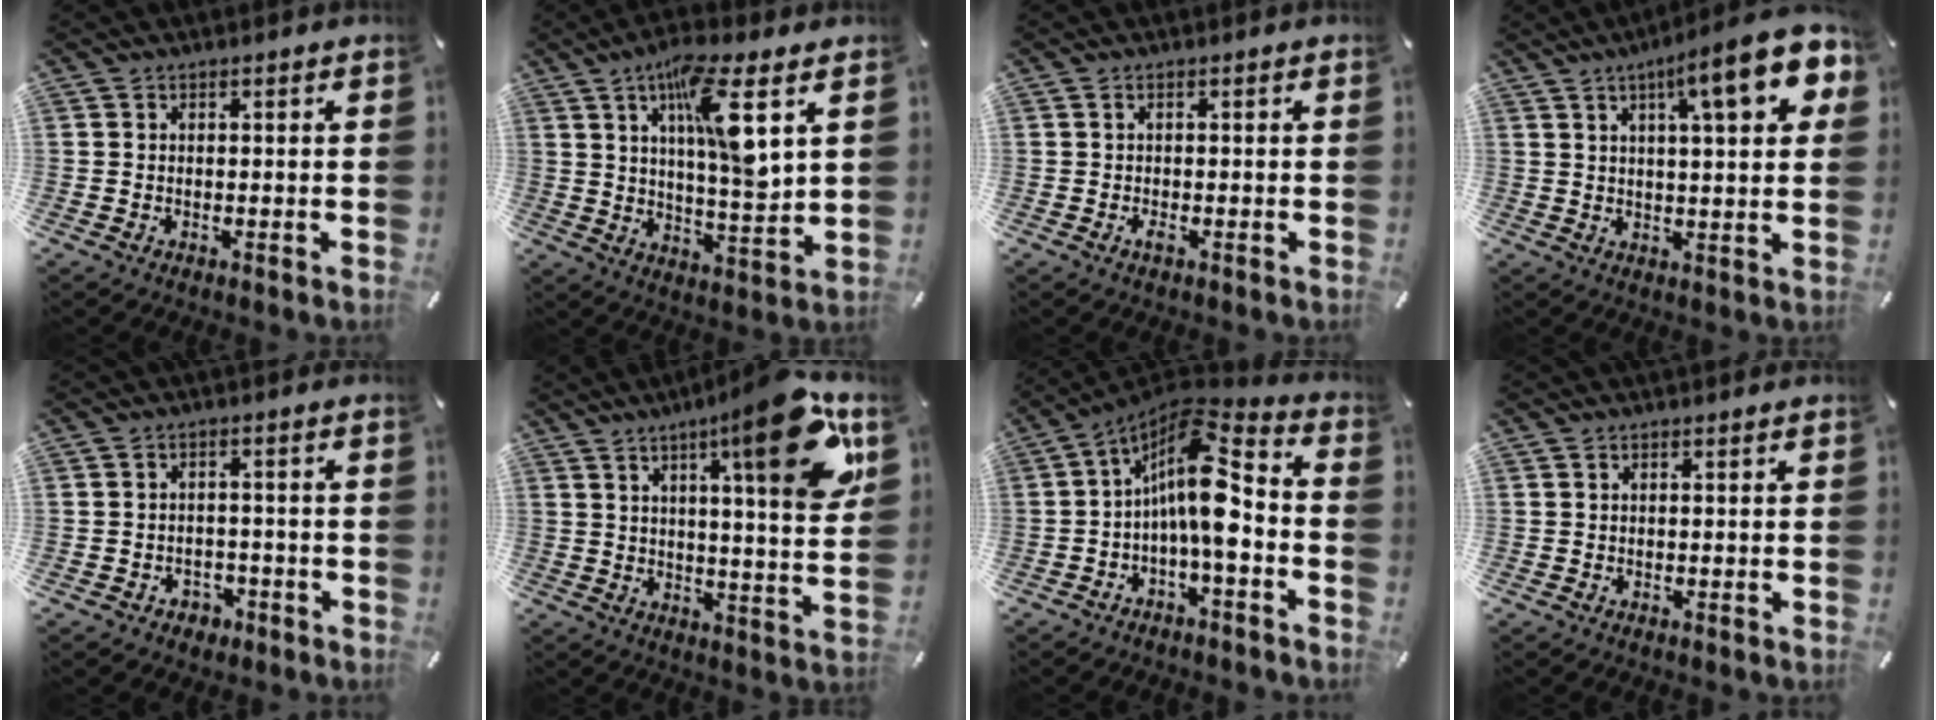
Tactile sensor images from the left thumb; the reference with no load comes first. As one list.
[{"total": 14.2, "force": [6.3, 3.4, 12.2], "torque": [-0.201, -0.019, 0.101]}, {"total": 1.4, "force": [-0.4, 0.4, 1.2], "torque": [-0.030, -0.004, -0.010]}, {"total": 14.9, "force": [7.1, 3.4, 12.6], "torque": [-0.183, -0.030, 0.105]}, {"total": 3.1, "force": [-1.7, 2.5, 0.8], "torque": [-0.014, 0.007, -0.034]}, {"total": 20.3, "force": [9.8, 4.8, 17.1], "torque": [-0.230, -0.056, 0.136]}, {"total": 14.1, "force": [-0.1, 5.5, 13.0], "torque": [-0.241, -0.017, -0.006]}, {"total": 0.0}]